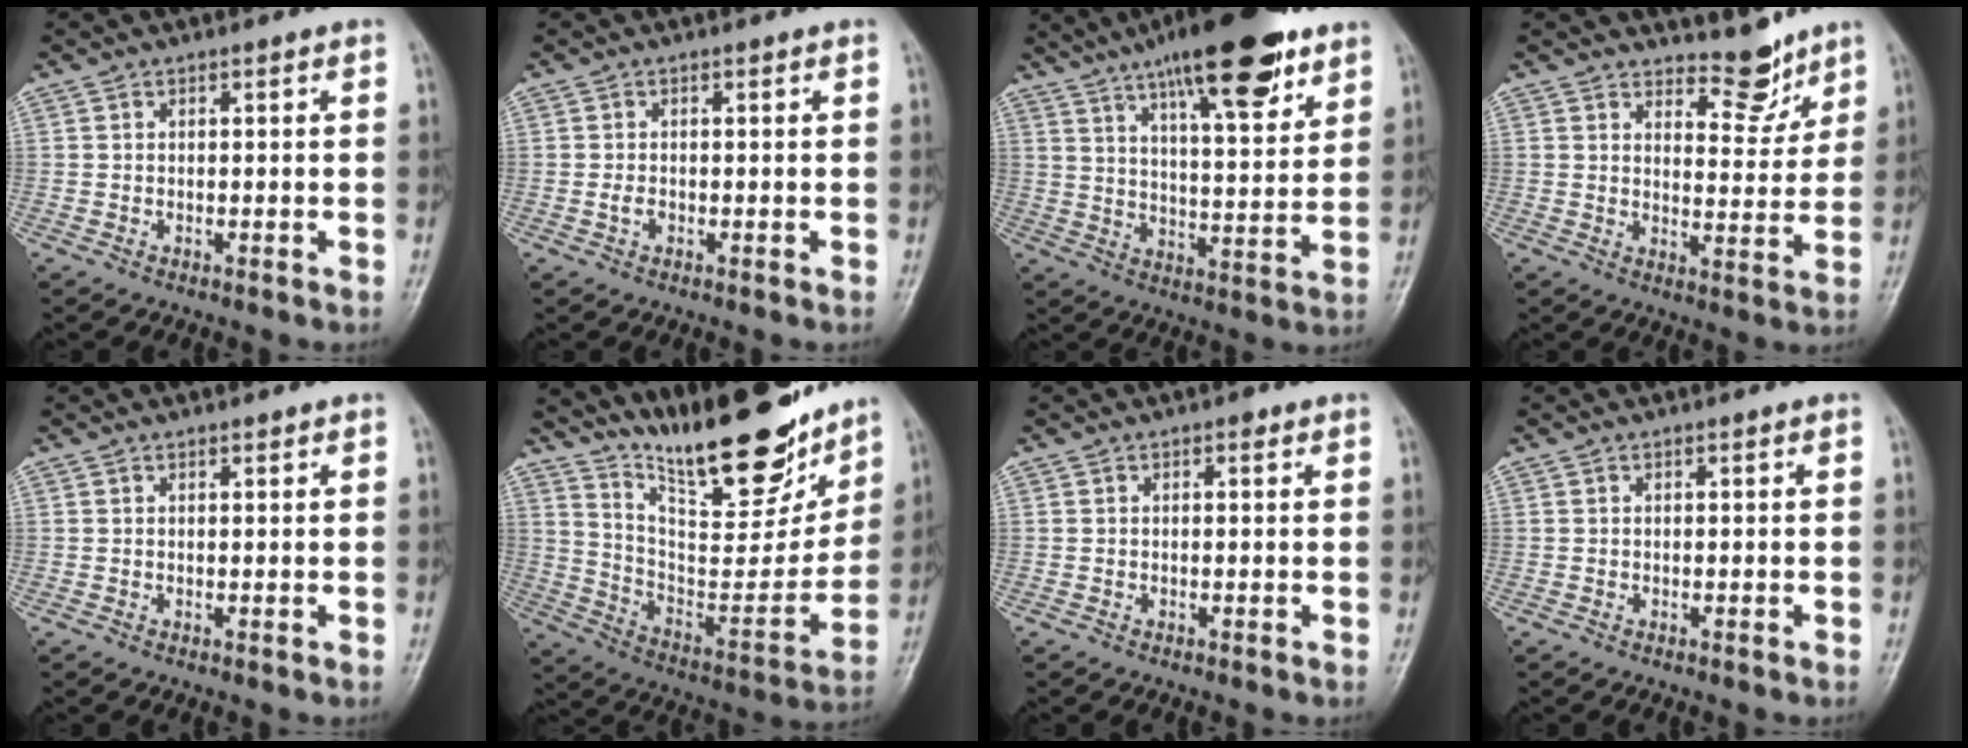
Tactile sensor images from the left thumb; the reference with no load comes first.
{"total": 1.2, "force": [-0.2, 0.8, 0.8], "torque": [-0.014, 0.000, -0.004]}
{"total": 20.3, "force": [12.8, 5.6, 14.7], "torque": [-0.204, -0.042, 0.201]}
{"total": 6.4, "force": [5.5, 2.6, 2.0], "torque": [-0.002, -0.050, 0.090]}
{"total": 0.6, "force": [0.5, 0.2, 0.1], "torque": [-0.004, -0.005, 0.008]}
{"total": 22.5, "force": [17.7, 5.9, 12.6], "torque": [-0.149, -0.103, 0.297]}
{"total": 0.8, "force": [0.4, 0.5, 0.5], "torque": [0.000, 0.000, 0.003]}
{"total": 0.0}